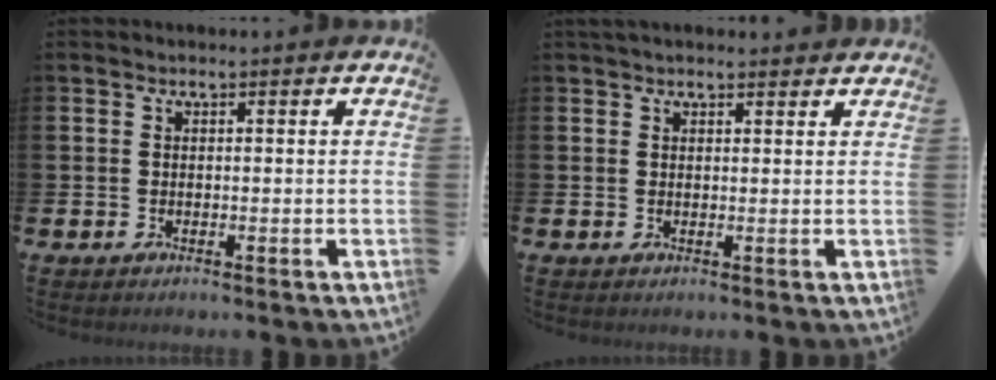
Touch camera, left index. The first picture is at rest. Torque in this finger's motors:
{"motor_torque": [0.55, -1.58, 0.08, 0.02]}